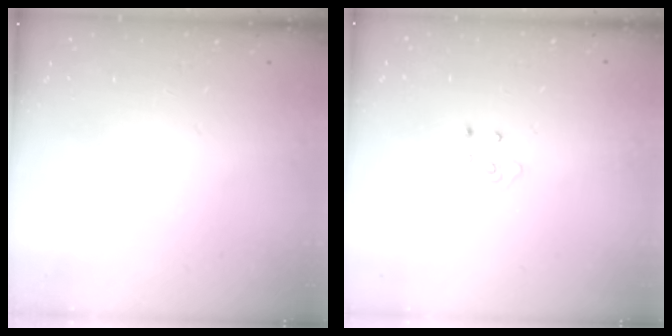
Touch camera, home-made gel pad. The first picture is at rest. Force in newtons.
{"total": 3.7, "press": 3.7, "slide": 0.3}